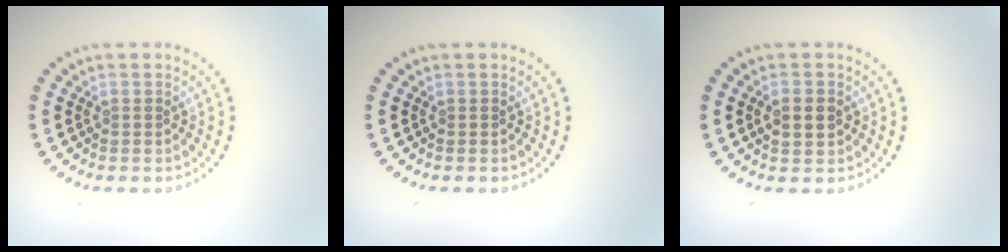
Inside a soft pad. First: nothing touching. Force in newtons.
{"total": 0.0}
{"total": 2.4, "press": 2.4, "slide": 0.1}